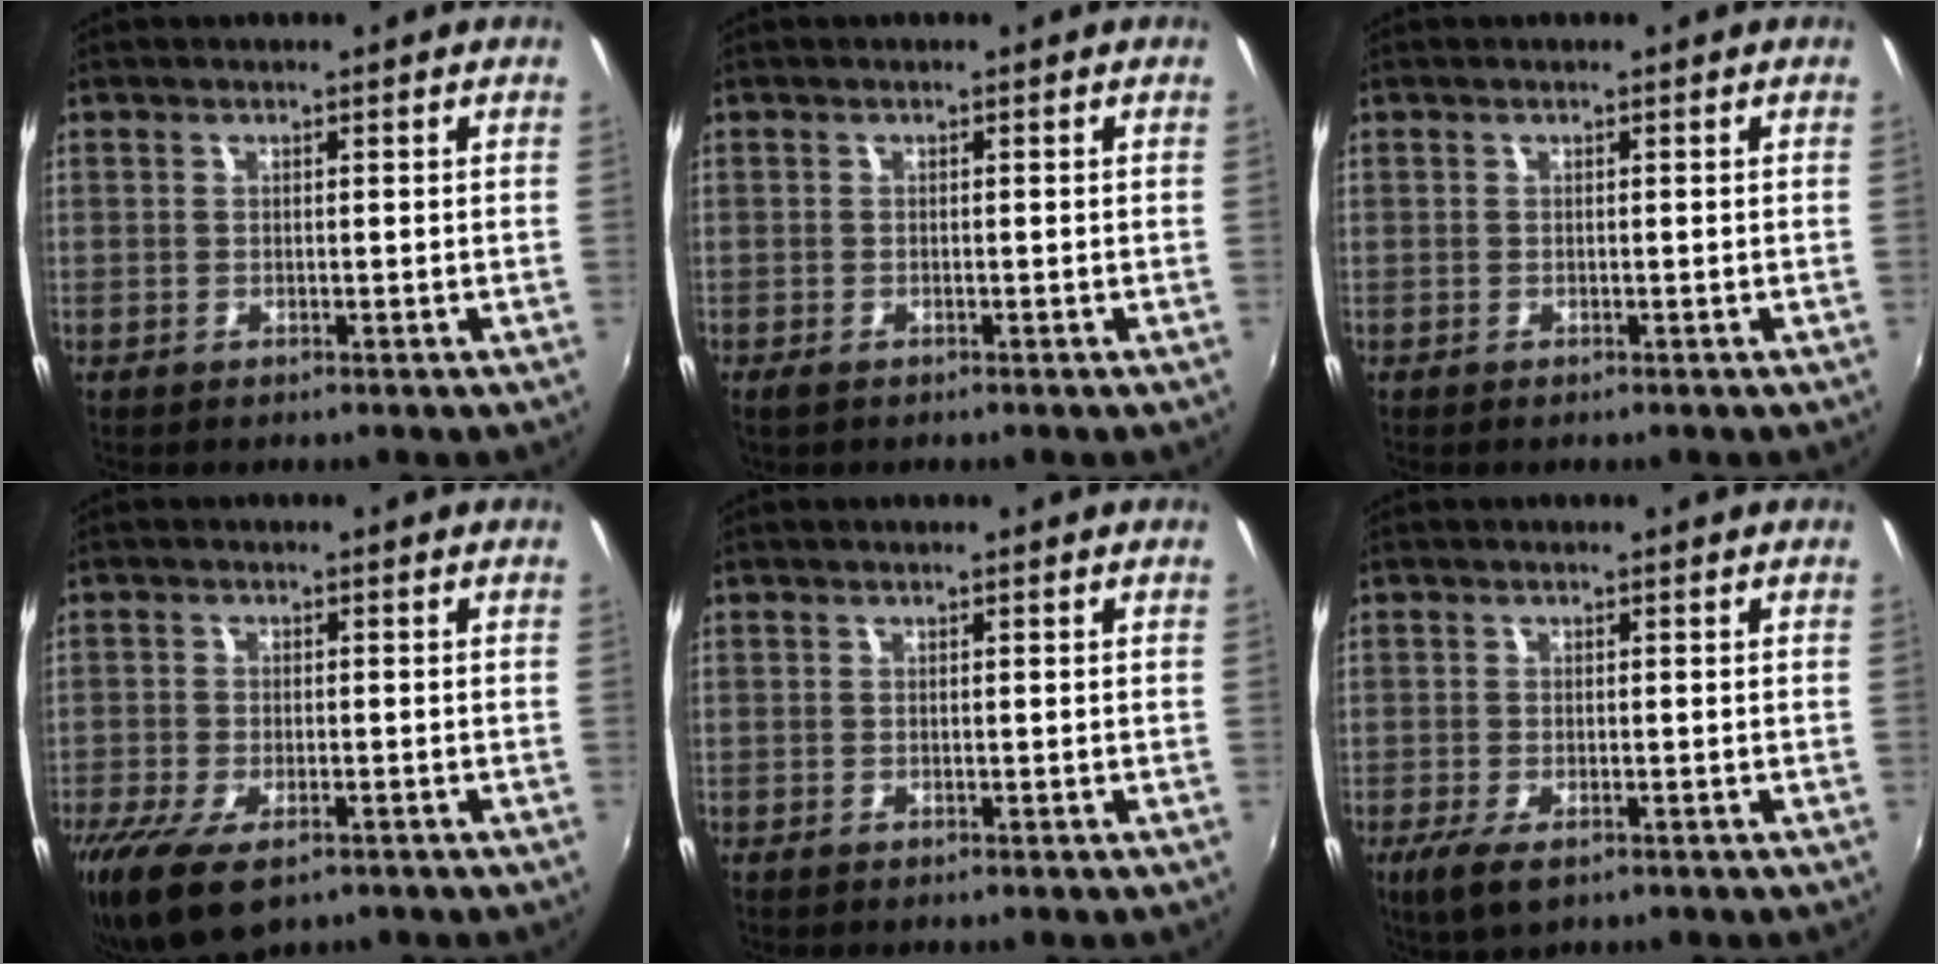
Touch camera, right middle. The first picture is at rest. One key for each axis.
{"total": 1.3, "fx": -0.9, "fy": 0.6, "fz": 0.6, "tx": -0.014, "ty": -0.005, "tz": -0.018}
{"total": 0.0}
{"total": 9.0, "fx": -5.7, "fy": 3.9, "fz": 5.8, "tx": -0.135, "ty": -0.035, "tz": -0.099}
{"total": 0.0}
{"total": 4.6, "fx": -2.5, "fy": 1.7, "fz": 3.4, "tx": -0.075, "ty": -0.017, "tz": -0.043}